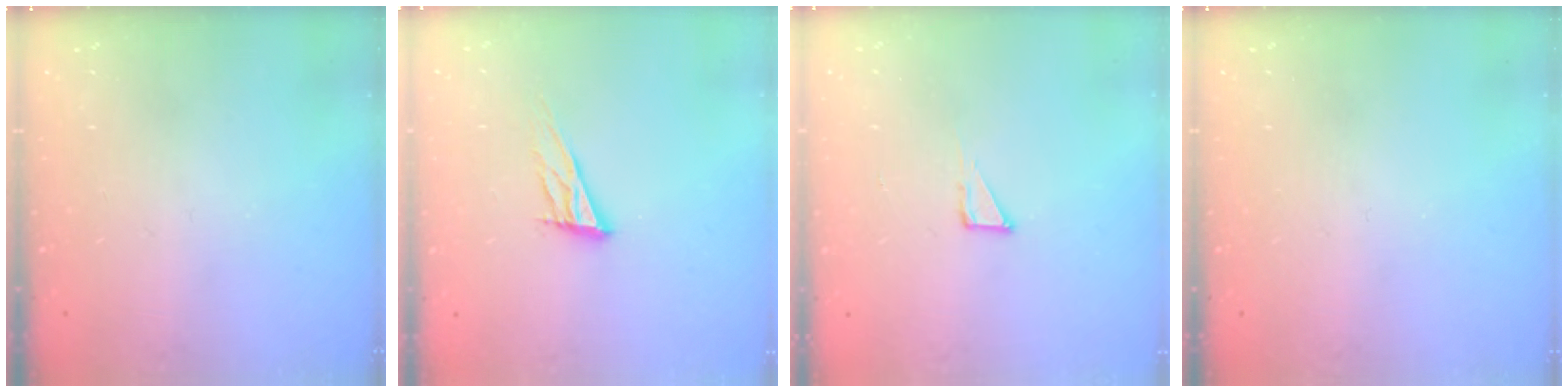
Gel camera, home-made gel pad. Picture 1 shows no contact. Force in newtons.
{"total": 11.0, "press": 10.7, "slide": 2.6}
{"total": 2.8, "press": 2.8, "slide": 0.2}
{"total": 0.0}